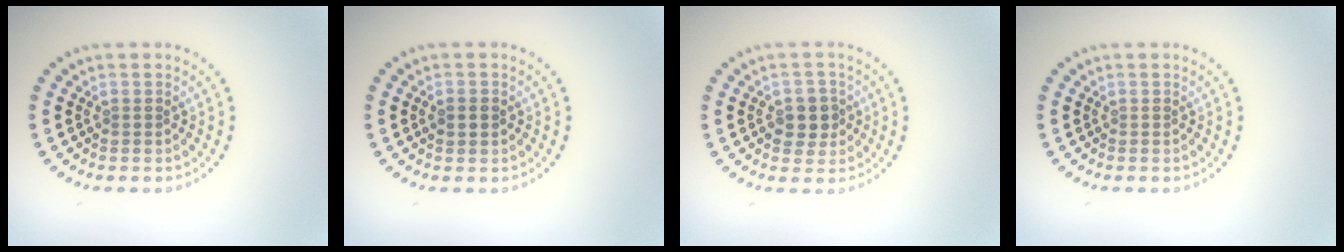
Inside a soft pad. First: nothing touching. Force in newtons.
{"total": 1.8, "press": 1.8, "slide": 0.1}
{"total": 2.9, "press": 2.8, "slide": 0.9}
{"total": 0.0}